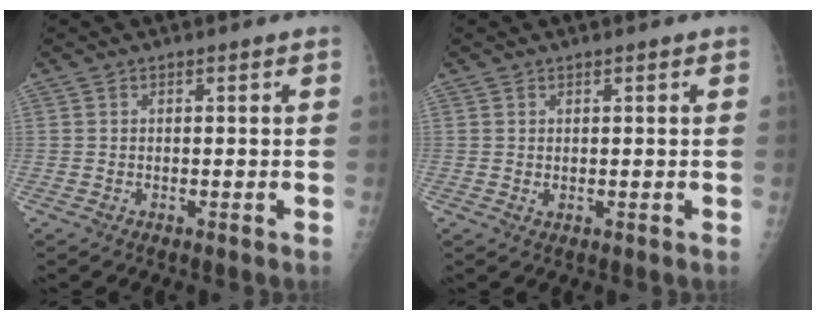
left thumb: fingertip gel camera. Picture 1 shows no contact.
{"total": 1.0, "force": [0.4, 0.4, 0.9], "torque": [-0.015, 0.000, 0.010]}